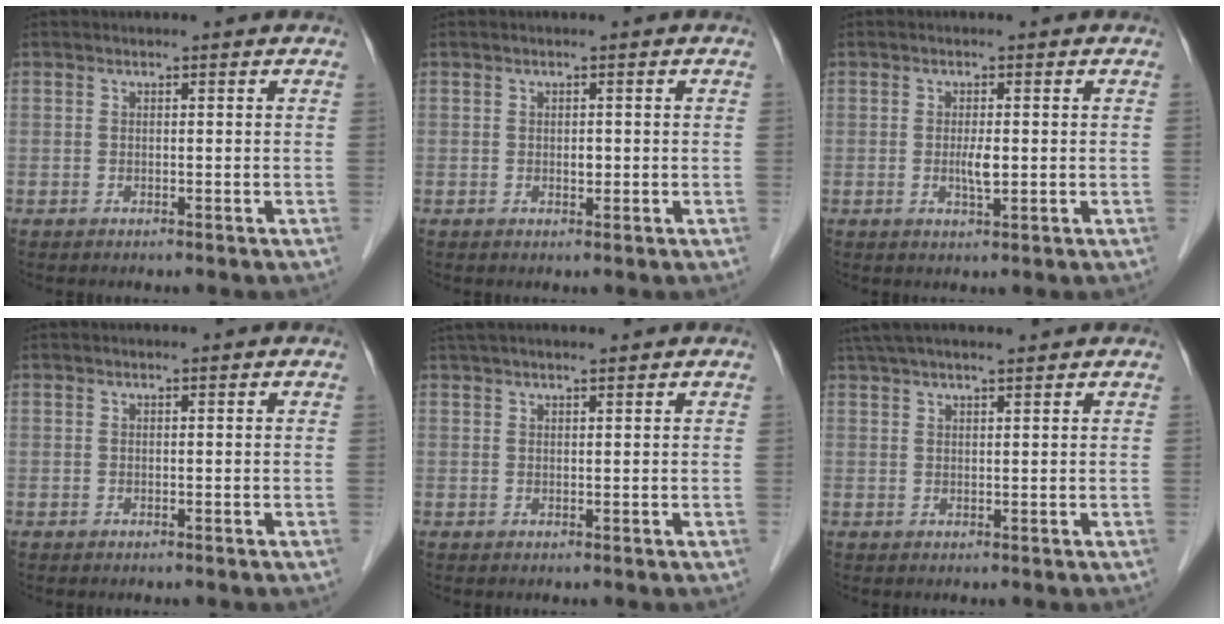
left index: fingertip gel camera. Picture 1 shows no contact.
{"total": 1.0, "force": [0.0, 0.6, 0.8], "torque": [-0.013, 0.001, 0.001]}
{"total": 2.4, "force": [-0.1, 0.5, 2.3], "torque": [-0.047, -0.003, -0.001]}
{"total": 0.0}
{"total": 5.9, "force": [5.0, 0.4, 3.2], "torque": [-0.048, 0.034, 0.082]}
{"total": 8.9, "force": [7.6, 0.8, 4.6], "torque": [-0.076, 0.036, 0.117]}